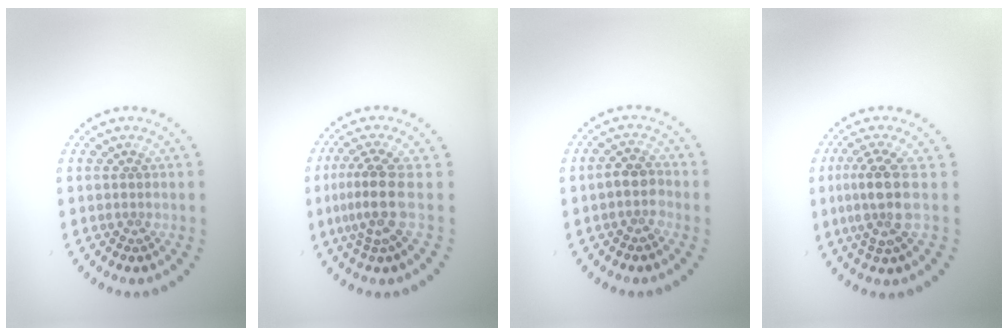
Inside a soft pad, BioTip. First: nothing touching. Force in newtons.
{"total": 3.3, "press": 2.4, "slide": 2.2}
{"total": 1.9, "press": 1.7, "slide": 0.8}
{"total": 3.6, "press": 2.8, "slide": 2.2}